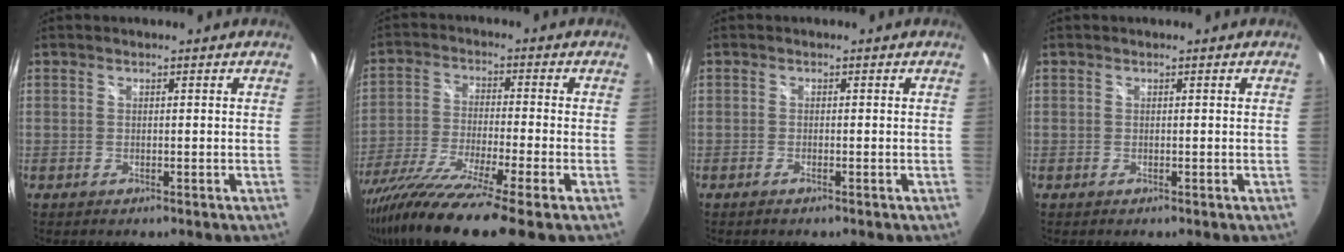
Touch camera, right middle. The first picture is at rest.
{"total": 18.1, "force": [-13.5, -0.2, 12.1], "torque": [-0.237, -0.066, -0.235]}
{"total": 0.8, "force": [-0.6, 0.0, 0.5], "torque": [-0.011, -0.001, -0.014]}
{"total": 0.0}